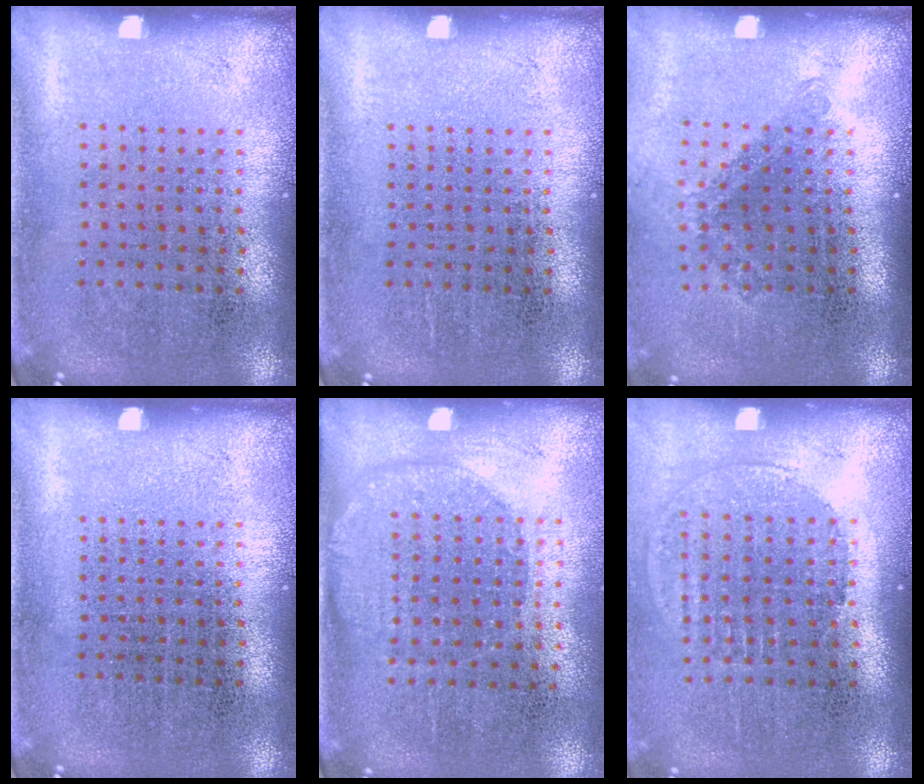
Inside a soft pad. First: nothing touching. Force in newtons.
{"total": 0.0}
{"total": 1.2, "press": 0.9, "slide": 0.8}
{"total": 0.0}
{"total": 1.5, "press": 1.3, "slide": 0.7}
{"total": 1.3, "press": 1.2, "slide": 0.5}